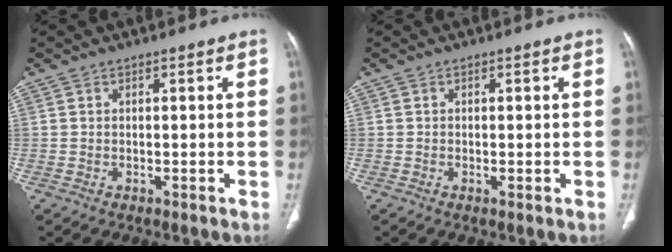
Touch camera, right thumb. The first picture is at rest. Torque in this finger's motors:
{"motor_torque": [2.12, 1.84, 0.12, -0.57, -0.05]}